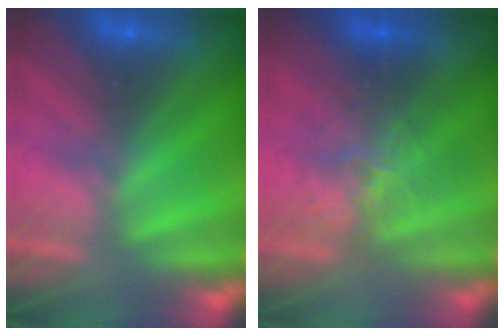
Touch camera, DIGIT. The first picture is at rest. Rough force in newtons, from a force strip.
{"total": 2.4}